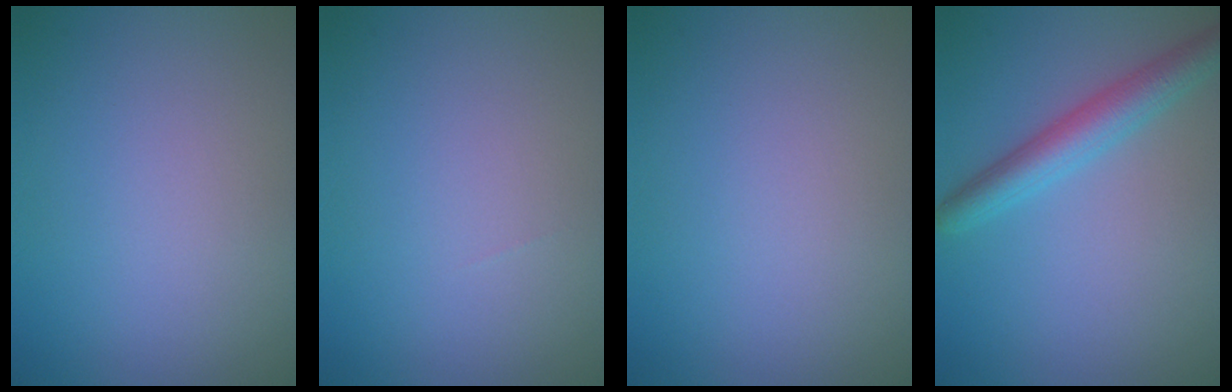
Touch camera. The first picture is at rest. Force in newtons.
{"total": 0.0}
{"total": 0.0}
{"total": 3.9, "press": 3.9, "slide": 0.1}